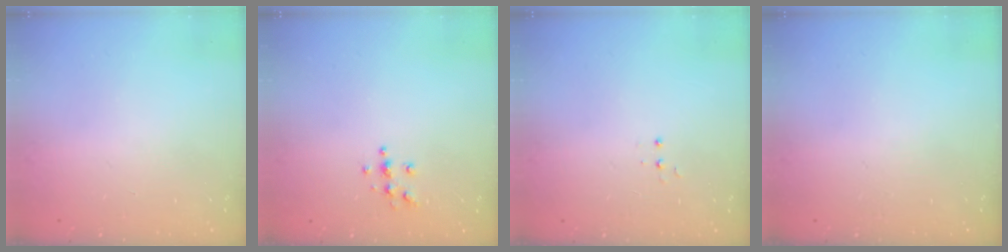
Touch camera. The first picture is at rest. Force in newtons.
{"total": 4.4, "press": 4.4, "slide": 0.3}
{"total": 3.1, "press": 3.0, "slide": 0.8}
{"total": 0.0}